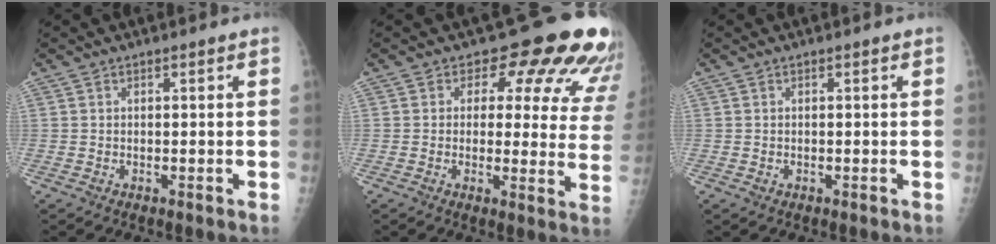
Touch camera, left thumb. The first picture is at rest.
{"total": 15.7, "force": [10.2, 8.1, 8.7], "torque": [-0.040, -0.046, 0.090]}
{"total": 0.6, "force": [-0.2, 0.5, 0.2], "torque": [-0.003, 0.001, -0.001]}